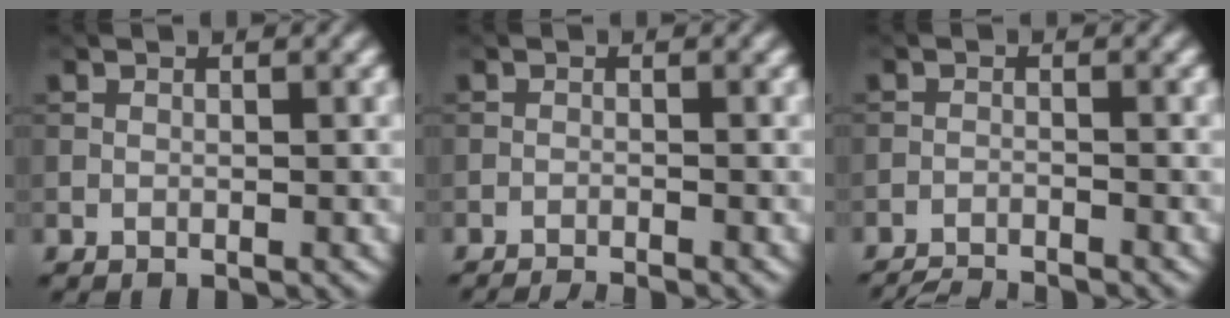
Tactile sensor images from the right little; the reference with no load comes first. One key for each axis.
{"total": 2.3, "fx": -2.0, "fy": 0.2, "fz": 1.0, "tx": -0.017, "ty": -0.001, "tz": -0.039}
{"total": 4.4, "fx": -4.2, "fy": 0.5, "fz": 1.1, "tx": -0.024, "ty": -0.015, "tz": -0.073}